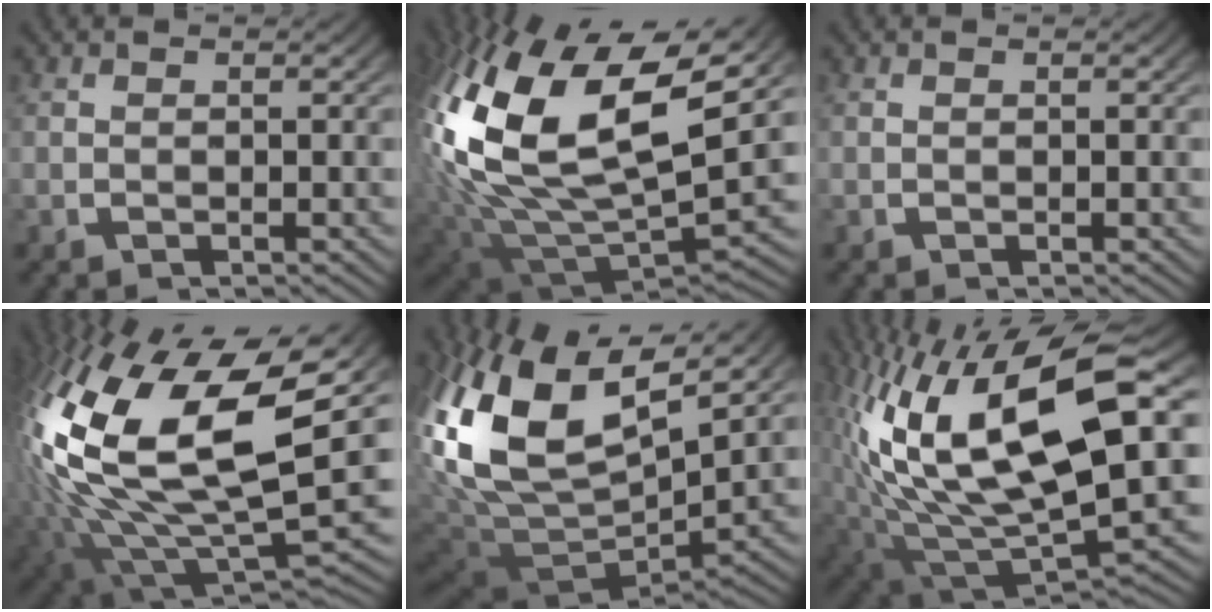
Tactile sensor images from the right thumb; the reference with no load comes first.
{"total": 22.1, "force": [1.3, 14.1, 17.0], "torque": [-0.400, -0.066, 0.056]}
{"total": 0.0}
{"total": 22.7, "force": [-0.2, 13.2, 18.4], "torque": [-0.395, -0.066, 0.042]}
{"total": 16.7, "force": [1.4, 9.7, 13.5], "torque": [-0.323, -0.056, 0.056]}
{"total": 18.1, "force": [-0.9, 10.3, 14.9], "torque": [-0.321, -0.057, 0.020]}